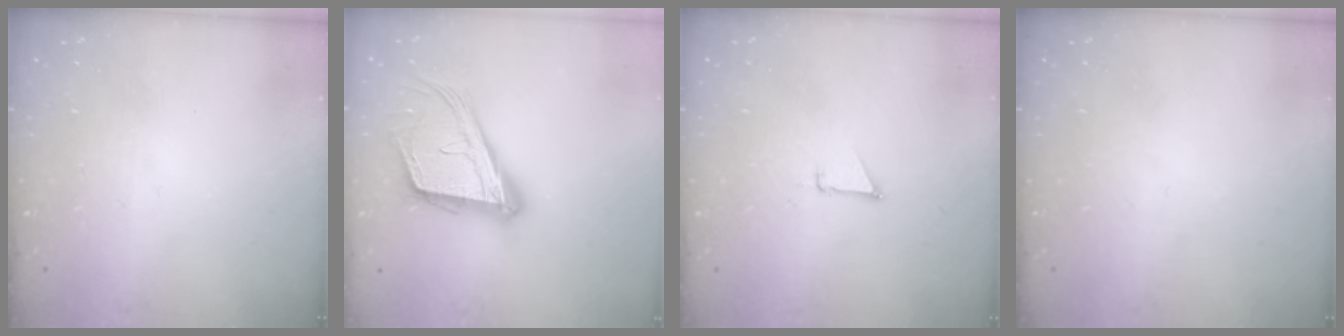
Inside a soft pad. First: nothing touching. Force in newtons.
{"total": 18.5, "press": 18.2, "slide": 3.5}
{"total": 0.8, "press": 0.8, "slide": 0.1}
{"total": 0.0}